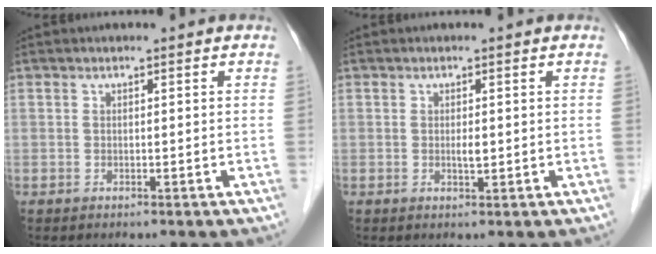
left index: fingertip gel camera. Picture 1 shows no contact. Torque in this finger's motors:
{"motor_torque": [0.37, 0.10, 0.04, 0.00]}